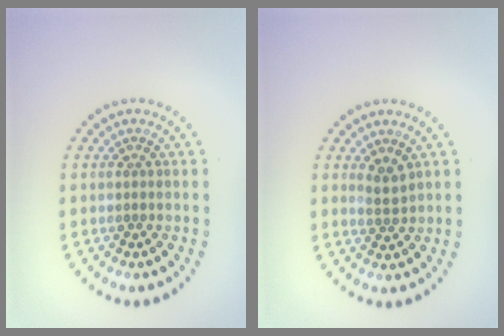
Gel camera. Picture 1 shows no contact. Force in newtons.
{"total": 1.5, "press": 1.2, "slide": 0.9}